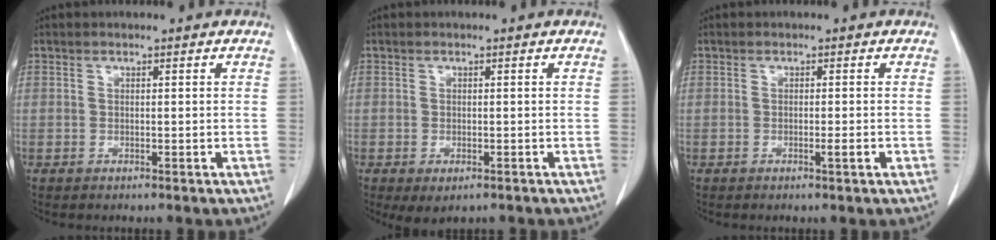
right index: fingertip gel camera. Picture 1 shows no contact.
{"total": 3.1, "force": [-1.8, 1.4, 2.1], "torque": [-0.032, -0.007, -0.017]}
{"total": 1.4, "force": [-0.6, -0.1, 1.3], "torque": [-0.021, -0.003, -0.008]}